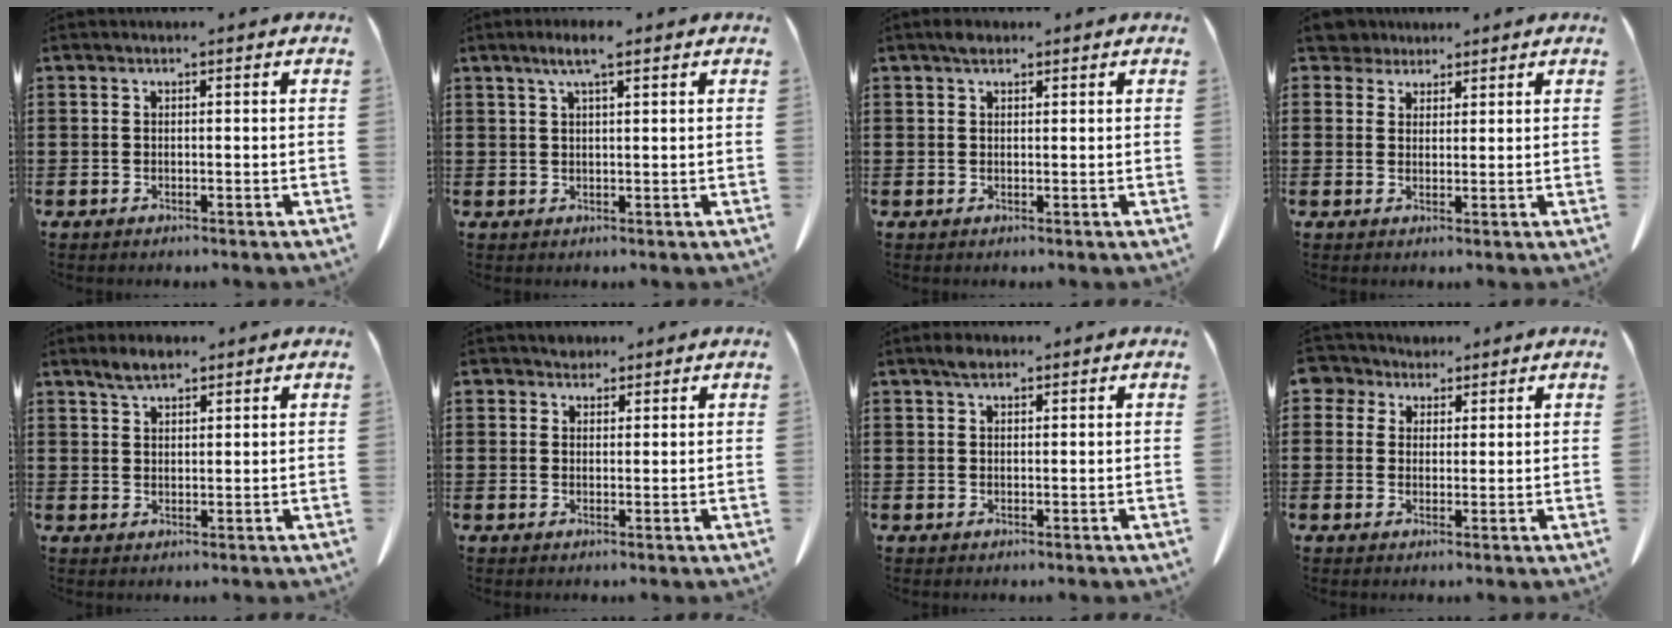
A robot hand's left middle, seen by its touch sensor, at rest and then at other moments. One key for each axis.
{"total": 3.7, "fx": 2.2, "fy": 0.4, "fz": 2.9, "tx": -0.061, "ty": 0.002, "tz": 0.039}
{"total": 1.5, "fx": 1.1, "fy": 0.7, "fz": 0.8, "tx": -0.011, "ty": -0.002, "tz": 0.020}
{"total": 3.7, "fx": 3.3, "fy": 1.5, "fz": 0.9, "tx": -0.031, "ty": 0.001, "tz": 0.063}
{"total": 3.0, "fx": 2.4, "fy": 0.9, "fz": 1.5, "tx": -0.028, "ty": -0.001, "tz": 0.045}
{"total": 2.0, "fx": 1.8, "fy": 1.0, "fz": 0.0, "tx": -0.007, "ty": 0.003, "tz": 0.037}
{"total": 1.8, "fx": 1.3, "fy": 0.7, "fz": 1.1, "tx": -0.017, "ty": -0.001, "tz": 0.022}
{"total": 3.8, "fx": 2.5, "fy": 2.7, "fz": 0.6, "tx": -0.022, "ty": 0.006, "tz": 0.047}